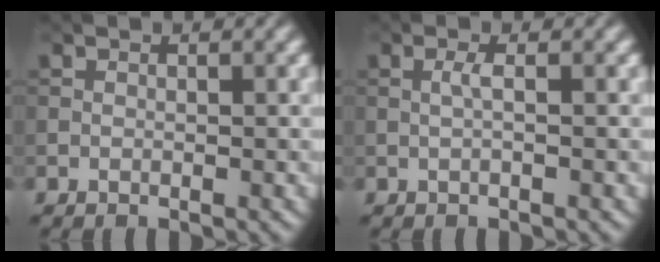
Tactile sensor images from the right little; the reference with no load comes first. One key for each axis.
{"total": 1.0, "fx": 0.0, "fy": 0.1, "fz": 0.9, "tx": -0.021, "ty": 0.003, "tz": 0.000}